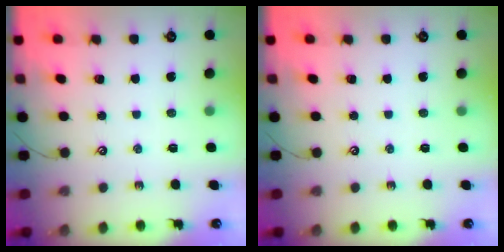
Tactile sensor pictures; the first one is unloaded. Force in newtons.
{"total": 0.0}